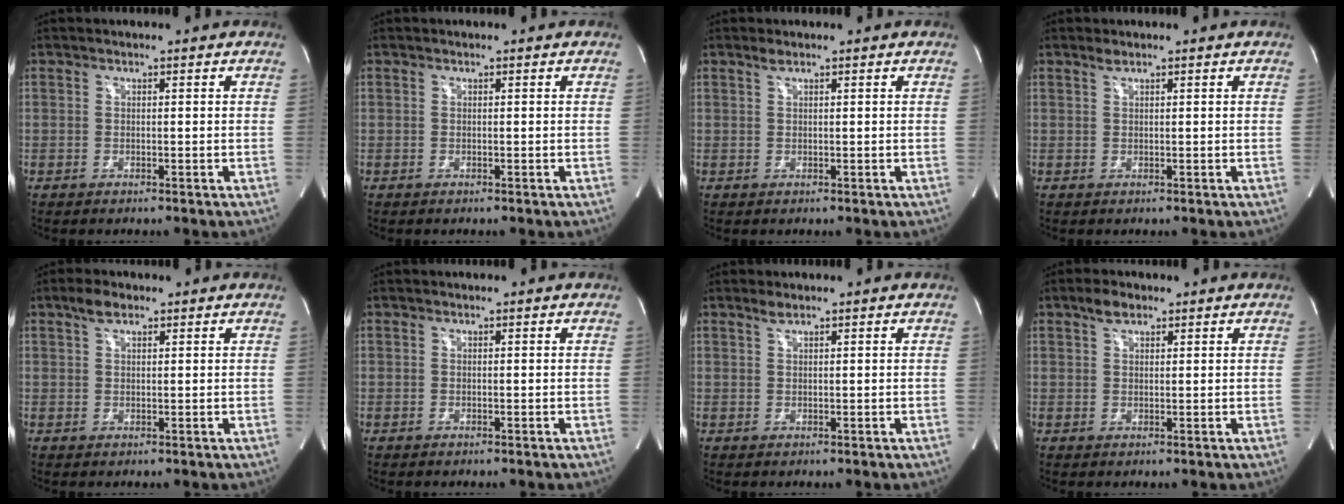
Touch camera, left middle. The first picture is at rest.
{"total": 0.0}
{"total": 0.9, "force": [0.7, 0.0, 0.5], "torque": [-0.014, 0.004, 0.016]}
{"total": 0.8, "force": [0.7, 0.0, 0.4], "torque": [-0.013, 0.004, 0.017]}
{"total": 2.7, "force": [1.8, 1.2, 1.7], "torque": [-0.036, 0.011, 0.035]}
{"total": 0.0}
{"total": 1.1, "force": [0.9, 0.1, 0.6], "torque": [-0.015, 0.004, 0.022]}
{"total": 2.7, "force": [1.8, 1.3, 1.5], "torque": [-0.031, 0.009, 0.035]}